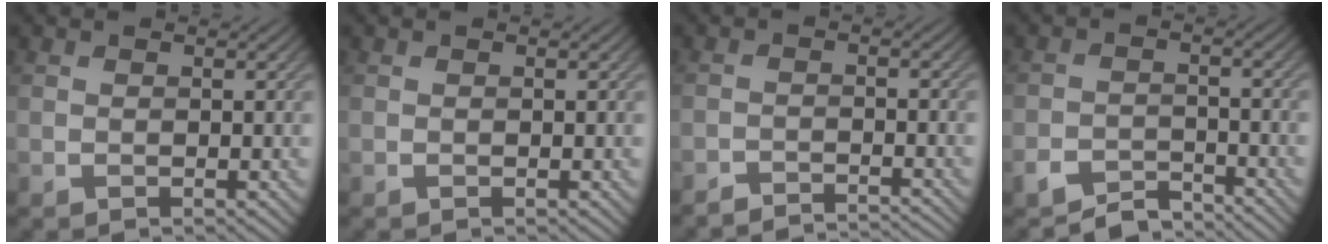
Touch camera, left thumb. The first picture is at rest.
{"total": 0.0}
{"total": 3.7, "force": [-3.6, 0.3, 0.9], "torque": [-0.015, 0.003, -0.062]}
{"total": 5.0, "force": [-4.5, 1.5, 1.5], "torque": [-0.023, -0.002, -0.082]}